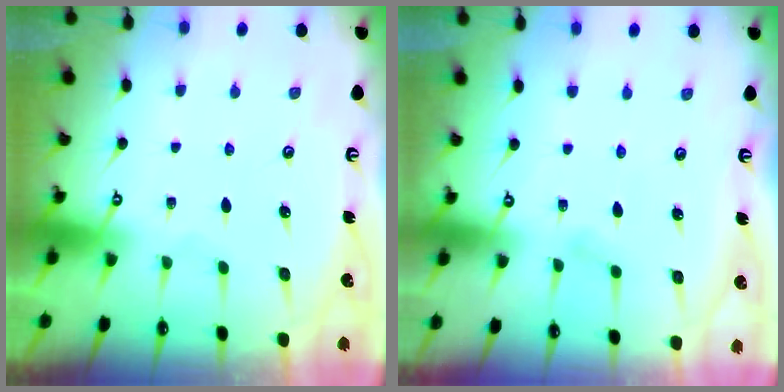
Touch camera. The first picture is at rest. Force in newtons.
{"total": 3.9, "press": 3.9, "slide": 0.5}